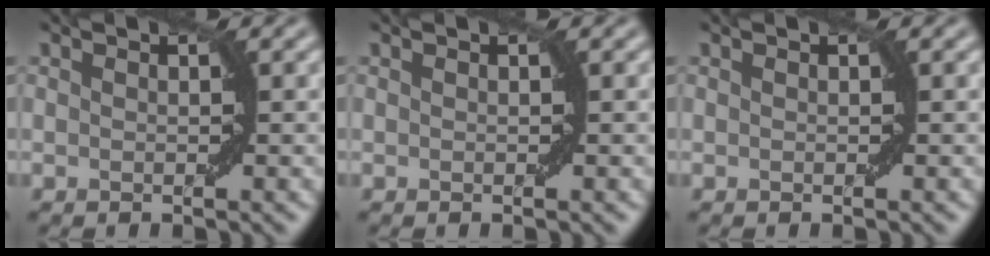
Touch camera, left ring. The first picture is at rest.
{"total": 0.0}
{"total": 0.0}